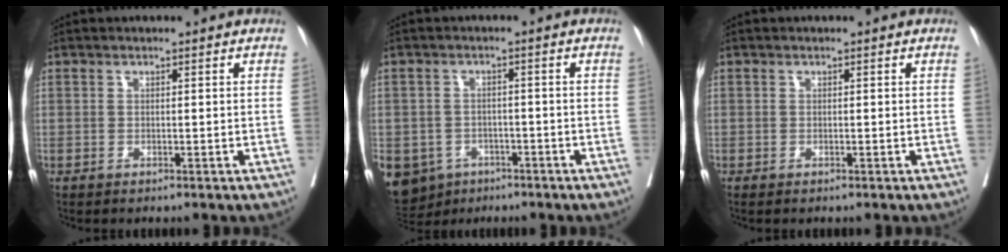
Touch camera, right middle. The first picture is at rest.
{"total": 10.3, "force": [-5.6, 8.1, 2.7], "torque": [-0.073, -0.002, -0.076]}
{"total": 0.0}